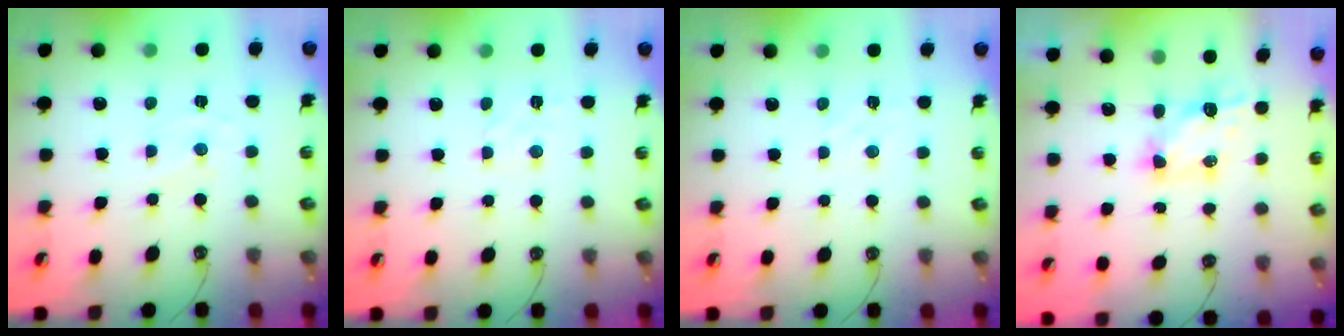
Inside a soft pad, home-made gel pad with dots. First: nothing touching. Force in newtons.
{"total": 2.6, "press": 2.6, "slide": 0.6}
{"total": 2.6, "press": 2.6, "slide": 0.4}
{"total": 5.8, "press": 5.8, "slide": 0.4}